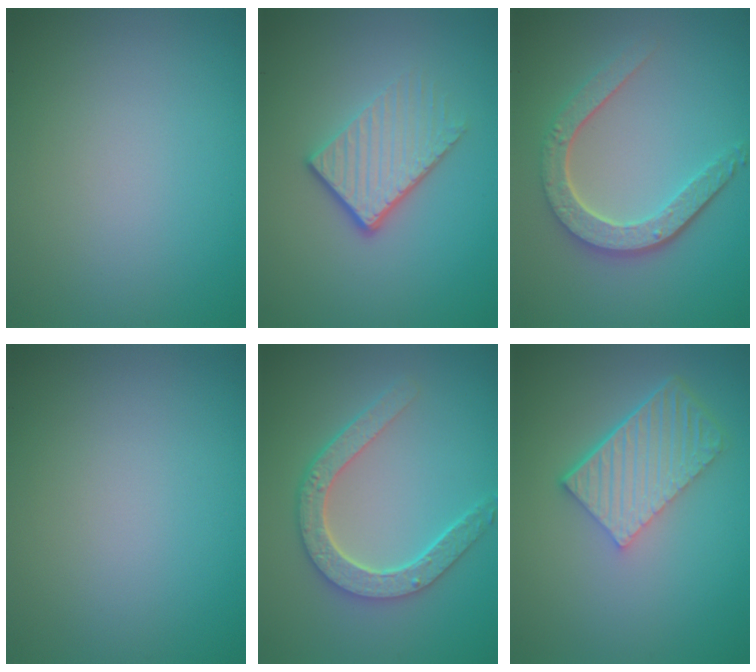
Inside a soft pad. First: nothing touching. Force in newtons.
{"total": 3.9, "press": 2.8, "slide": 2.8}
{"total": 4.7, "press": 3.7, "slide": 2.9}
{"total": 0.0}
{"total": 4.5, "press": 3.7, "slide": 2.6}
{"total": 5.8, "press": 4.1, "slide": 4.1}